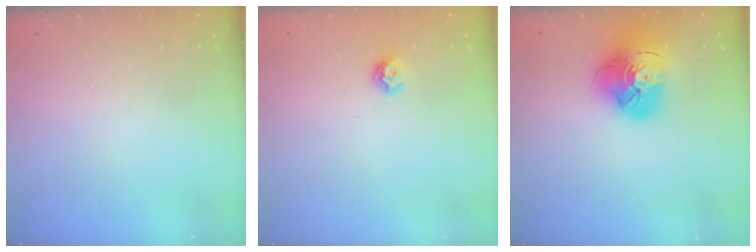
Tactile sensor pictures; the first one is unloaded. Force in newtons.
{"total": 7.2, "press": 7.1, "slide": 0.7}
{"total": 17.2, "press": 17.0, "slide": 1.9}